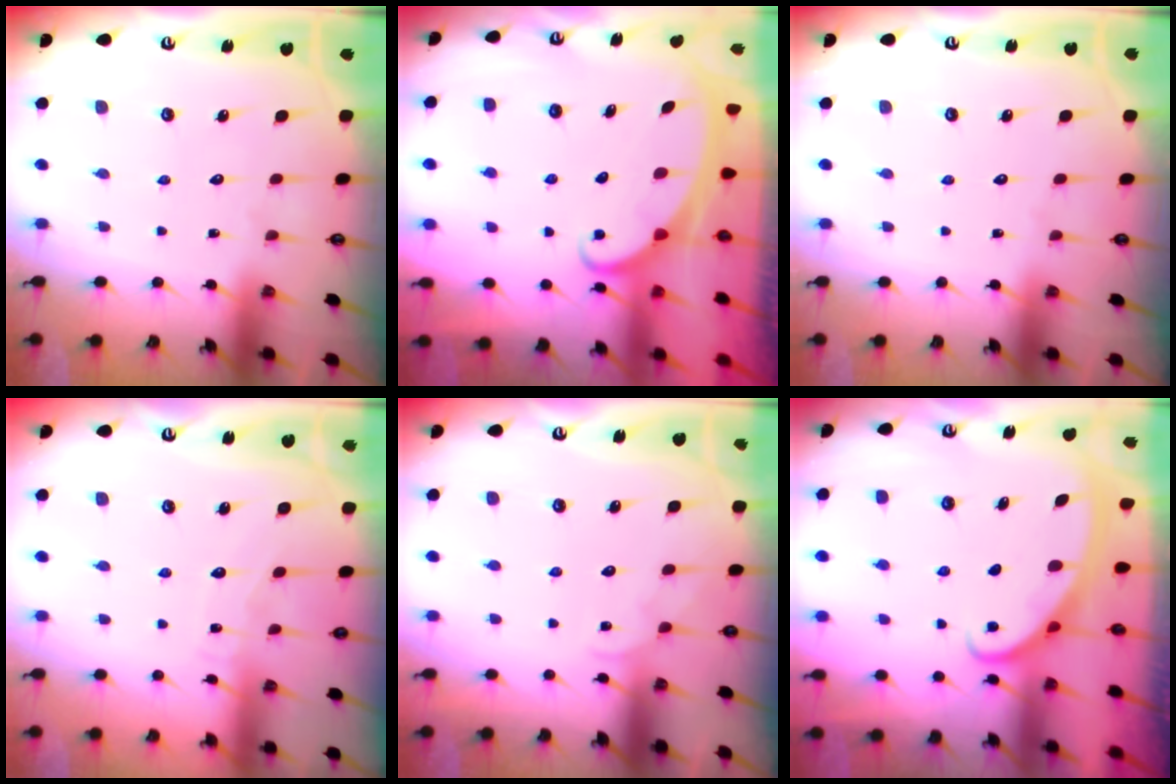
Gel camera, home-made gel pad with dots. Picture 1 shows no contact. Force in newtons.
{"total": 2.3, "press": 2.3, "slide": 0.3}
{"total": 0.0}
{"total": 5.0, "press": 5.0, "slide": 0.5}
{"total": 2.5, "press": 2.5, "slide": 0.4}
{"total": 3.0, "press": 2.9, "slide": 0.4}